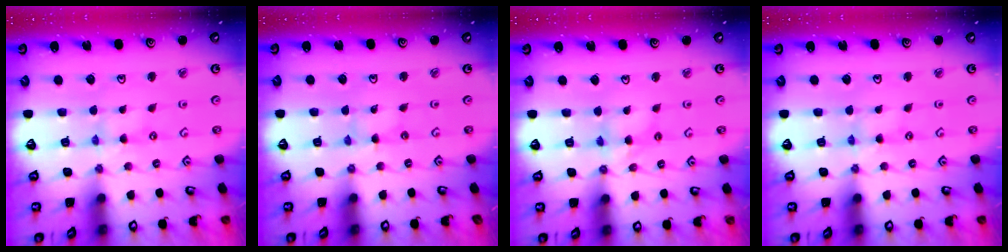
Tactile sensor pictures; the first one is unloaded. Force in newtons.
{"total": 0.0}
{"total": 5.0, "press": 5.0, "slide": 0.4}
{"total": 0.0}